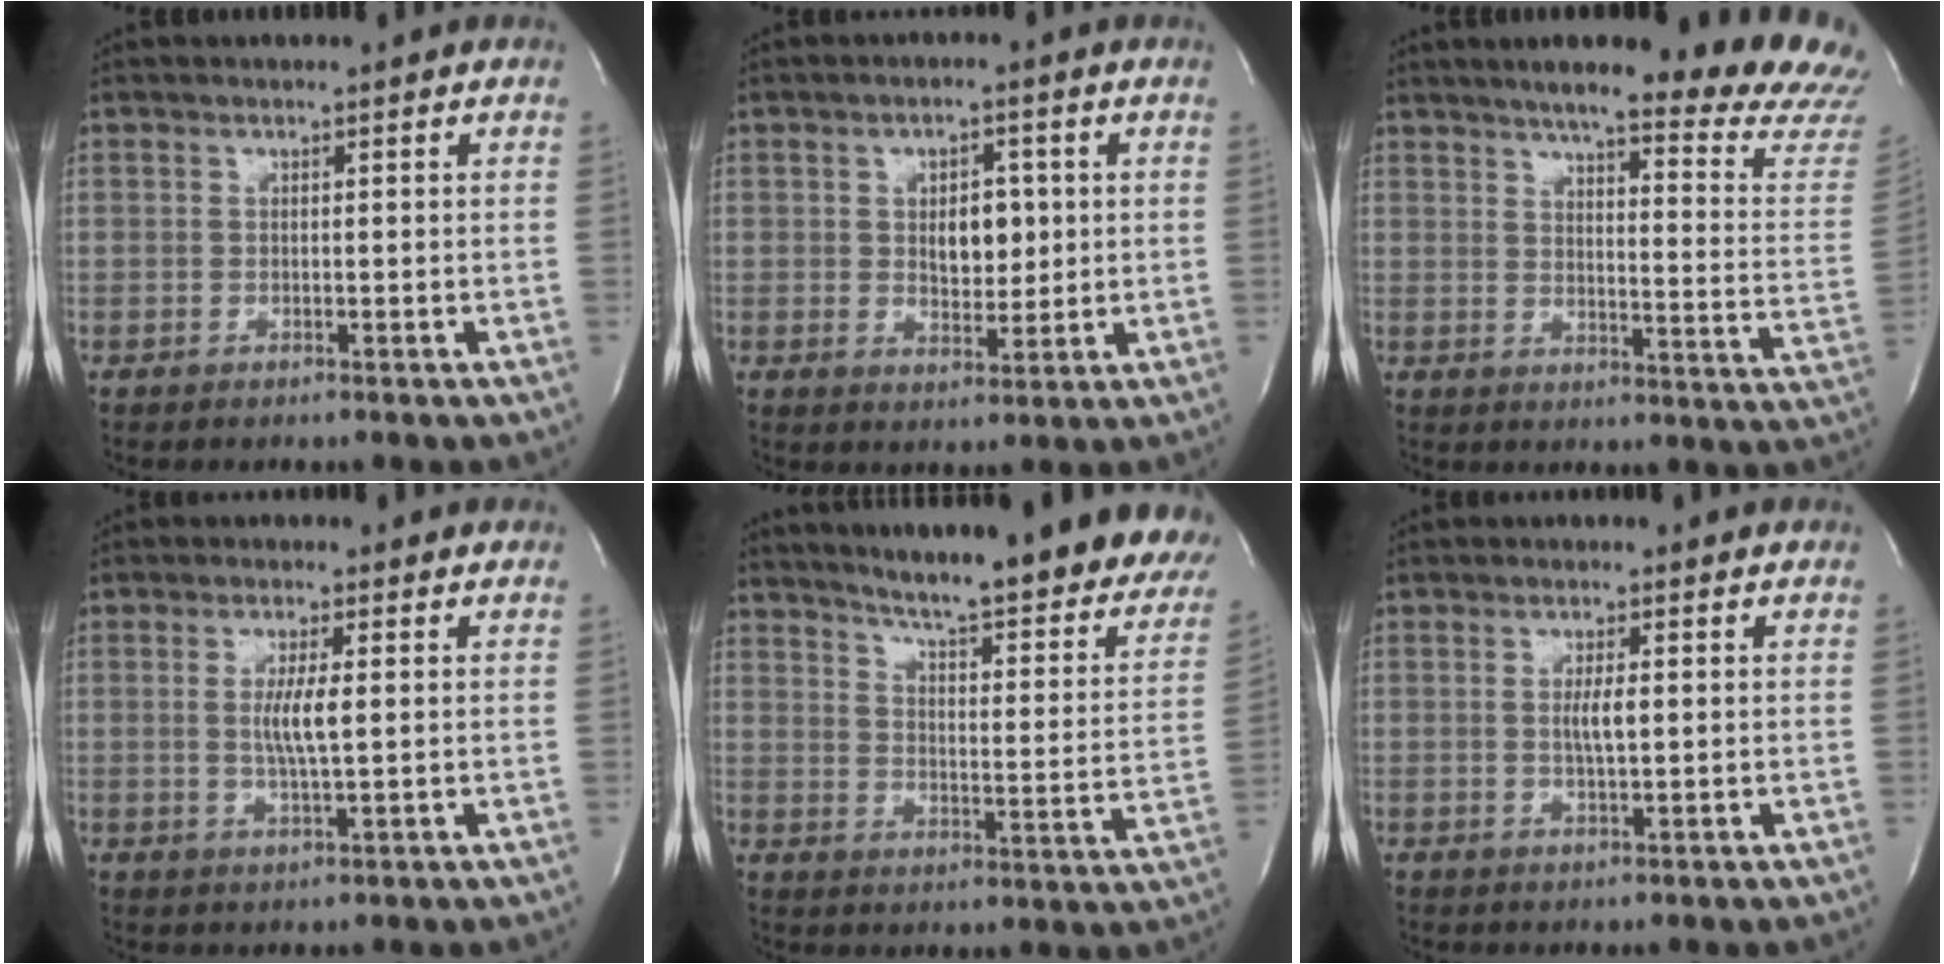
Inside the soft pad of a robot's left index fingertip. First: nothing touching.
{"total": 5.4, "force": [0.8, 3.1, 4.4], "torque": [-0.064, 0.003, 0.020]}
{"total": 24.5, "force": [21.7, 1.5, 11.3], "torque": [-0.155, -0.093, 0.249]}
{"total": 4.6, "force": [0.4, 0.4, 4.6], "torque": [-0.091, -0.005, 0.008]}
{"total": 29.1, "force": [25.1, 3.9, 14.0], "torque": [-0.195, -0.085, 0.303]}
{"total": 3.0, "force": [0.3, 0.5, 2.9], "torque": [-0.056, -0.002, 0.006]}